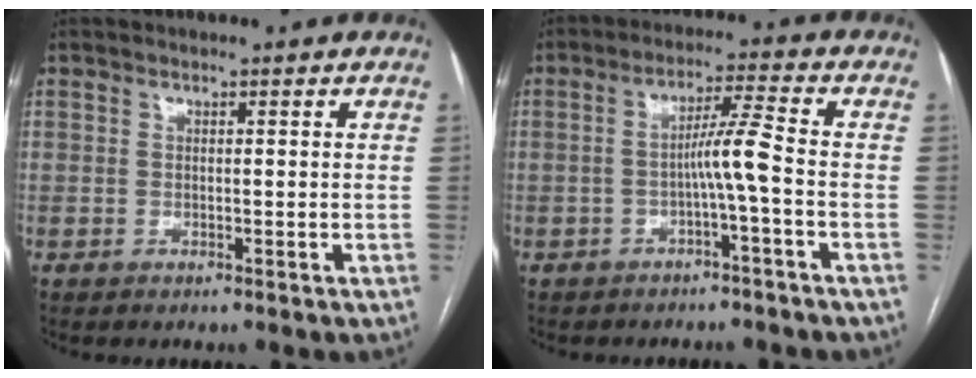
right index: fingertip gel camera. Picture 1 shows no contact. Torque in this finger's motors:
{"motor_torque": [0.29, 0.08, 0.12, 0.05]}